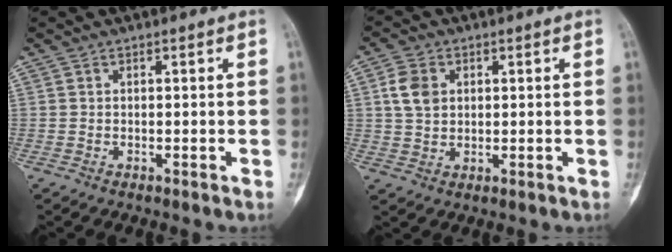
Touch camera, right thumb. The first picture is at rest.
{"total": 5.8, "force": [1.6, 4.3, 3.5], "torque": [-0.061, -0.001, 0.029]}